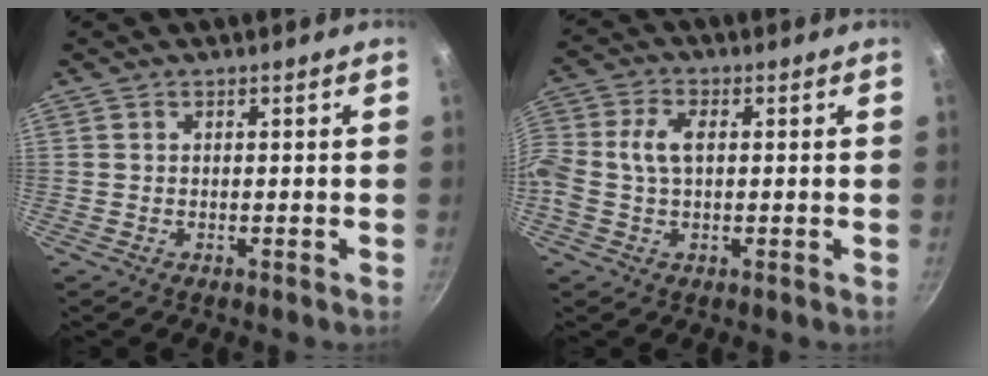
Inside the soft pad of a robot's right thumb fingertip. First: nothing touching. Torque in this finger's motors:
{"motor_torque": [0.04, 0.25, 0.04, -0.03, 0.12]}